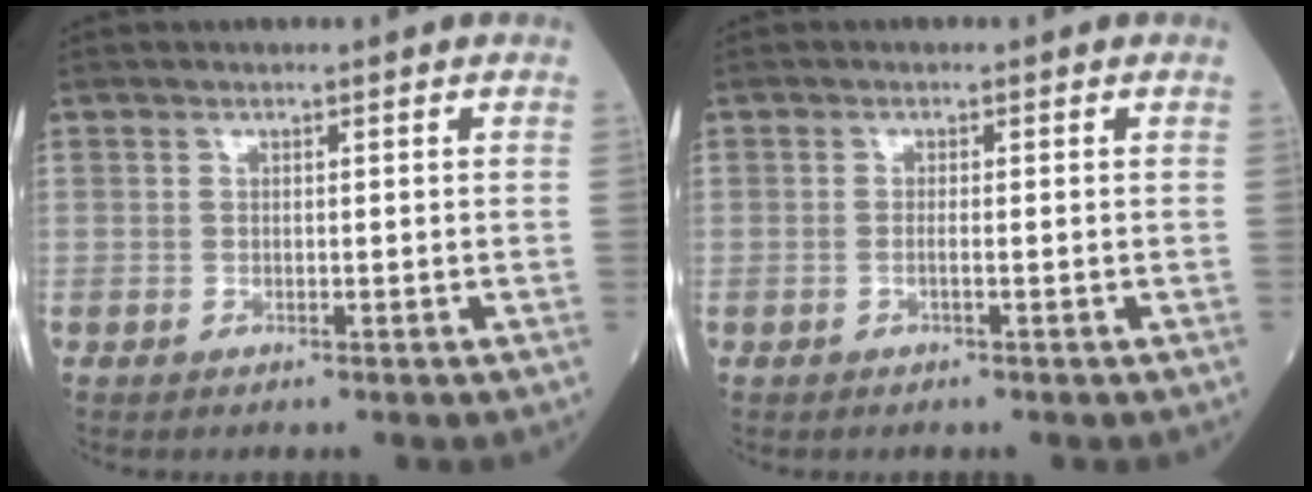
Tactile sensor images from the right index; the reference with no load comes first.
{"total": 0.8, "force": [-0.3, 0.0, 0.8], "torque": [-0.017, 0.000, -0.006]}